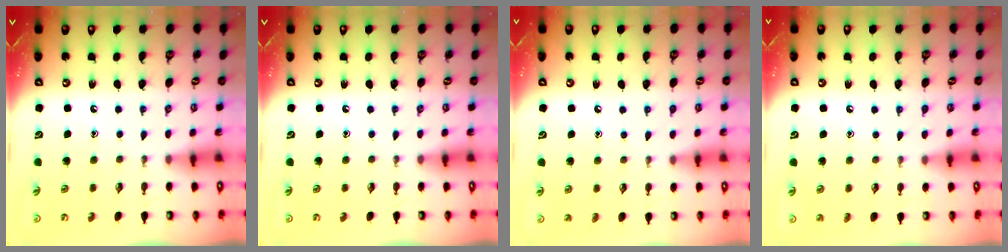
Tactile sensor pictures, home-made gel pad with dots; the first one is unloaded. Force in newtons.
{"total": 0.0}
{"total": 3.8, "press": 3.8, "slide": 0.4}
{"total": 4.2, "press": 4.2, "slide": 0.6}